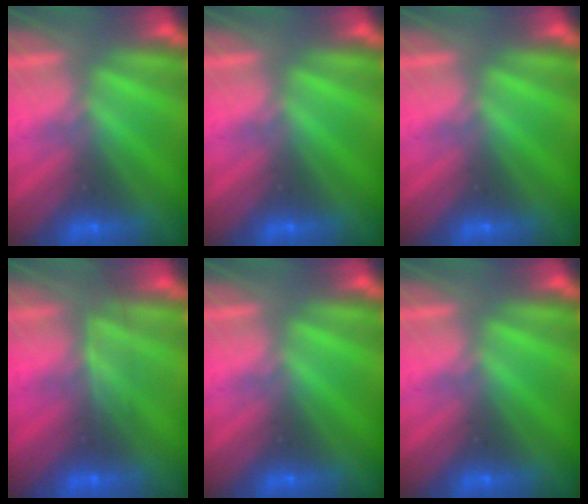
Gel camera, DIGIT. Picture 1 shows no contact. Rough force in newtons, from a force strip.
{"total": 0.0}
{"total": 0.0}
{"total": 2.5}
{"total": 0.0}
{"total": 0.0}